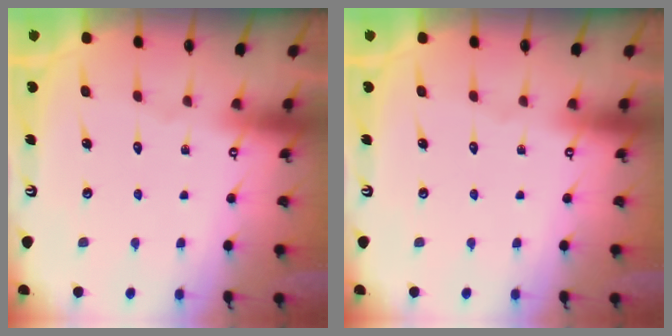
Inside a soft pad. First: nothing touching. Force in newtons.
{"total": 0.0}